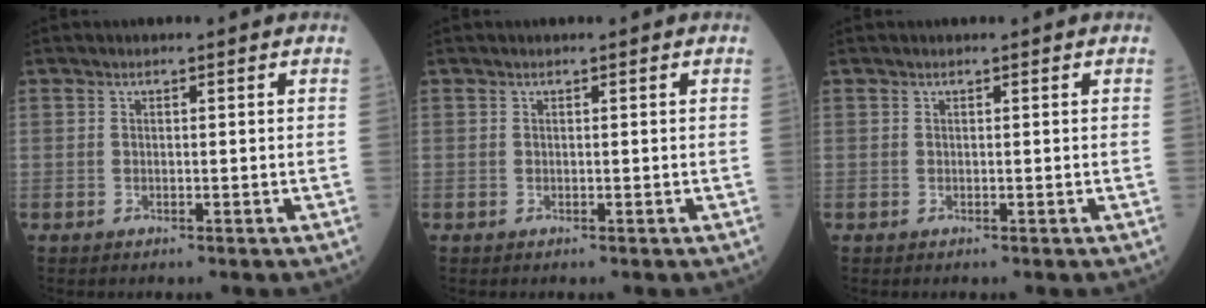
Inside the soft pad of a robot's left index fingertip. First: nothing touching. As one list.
[{"total": 0.0}, {"total": 0.0}]